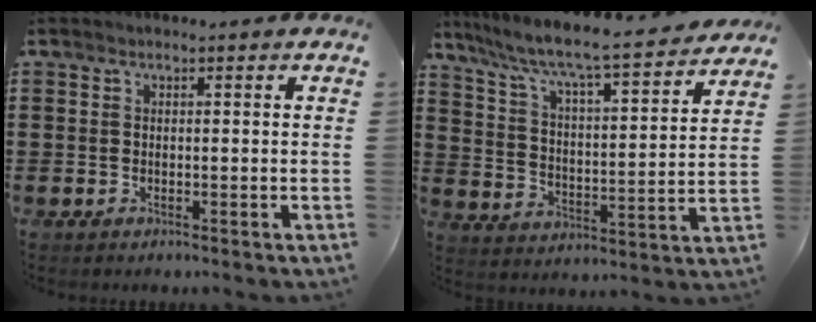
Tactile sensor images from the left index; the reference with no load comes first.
{"total": 6.3, "force": [5.5, 0.2, 3.0], "torque": [-0.084, -0.047, 0.082]}